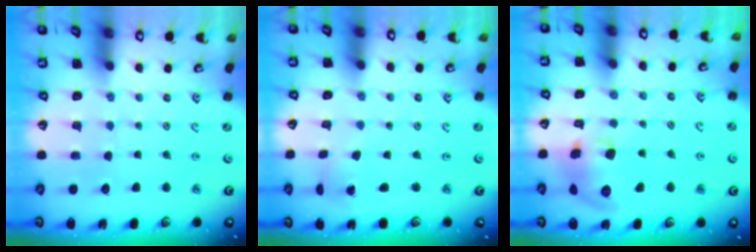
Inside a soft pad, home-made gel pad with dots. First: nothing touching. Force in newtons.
{"total": 0.0}
{"total": 11.9, "press": 11.7, "slide": 2.1}